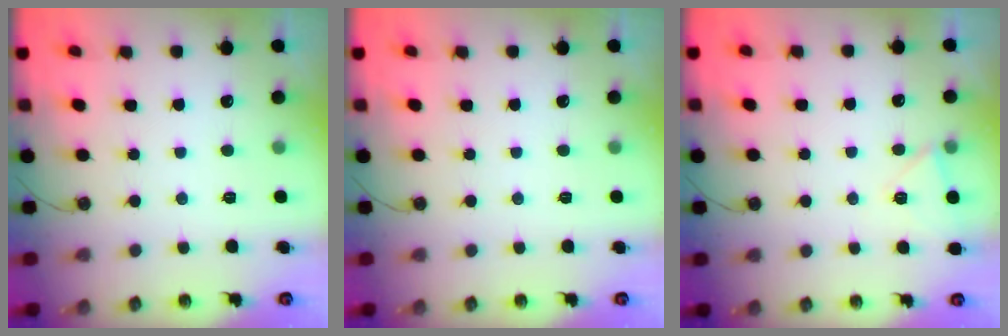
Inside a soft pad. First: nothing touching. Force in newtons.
{"total": 0.0}
{"total": 4.8, "press": 3.2, "slide": 3.6}